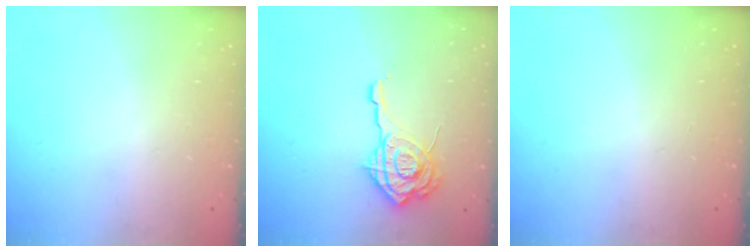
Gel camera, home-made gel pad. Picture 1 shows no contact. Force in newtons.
{"total": 14.5, "press": 14.5, "slide": 1.3}
{"total": 0.0}